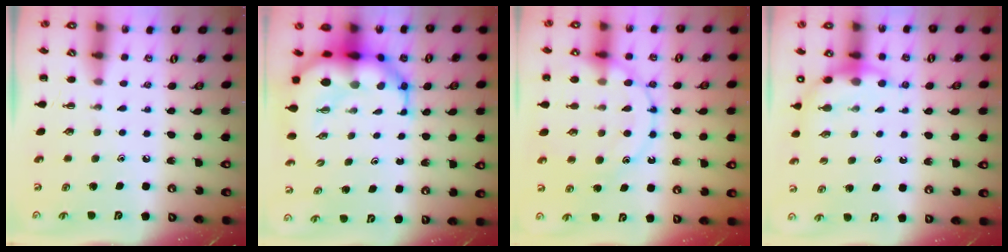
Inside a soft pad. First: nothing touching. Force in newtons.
{"total": 11.8, "press": 11.4, "slide": 3.0}
{"total": 17.3, "press": 17.2, "slide": 1.9}
{"total": 8.1, "press": 8.0, "slide": 1.3}